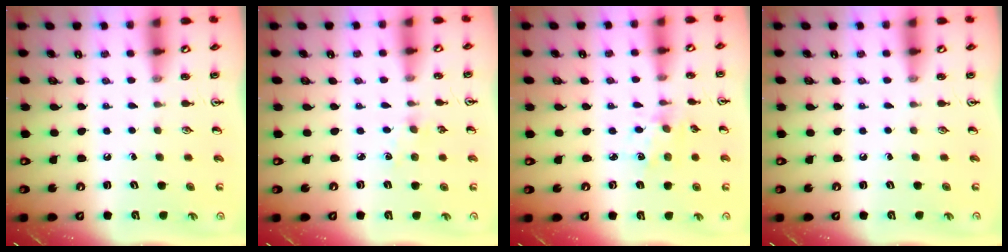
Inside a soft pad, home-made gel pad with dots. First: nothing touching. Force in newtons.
{"total": 1.3, "press": 1.3, "slide": 0.3}
{"total": 2.5, "press": 2.4, "slide": 0.7}
{"total": 0.0}